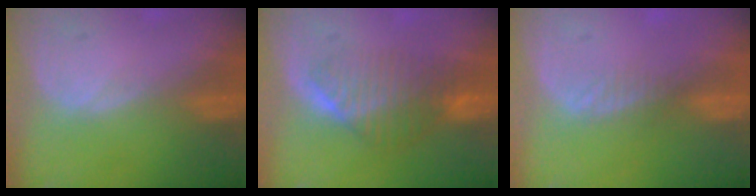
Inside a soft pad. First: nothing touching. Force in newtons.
{"total": 6.3, "press": 5.7, "slide": 2.8}
{"total": 1.3, "press": 1.1, "slide": 0.7}